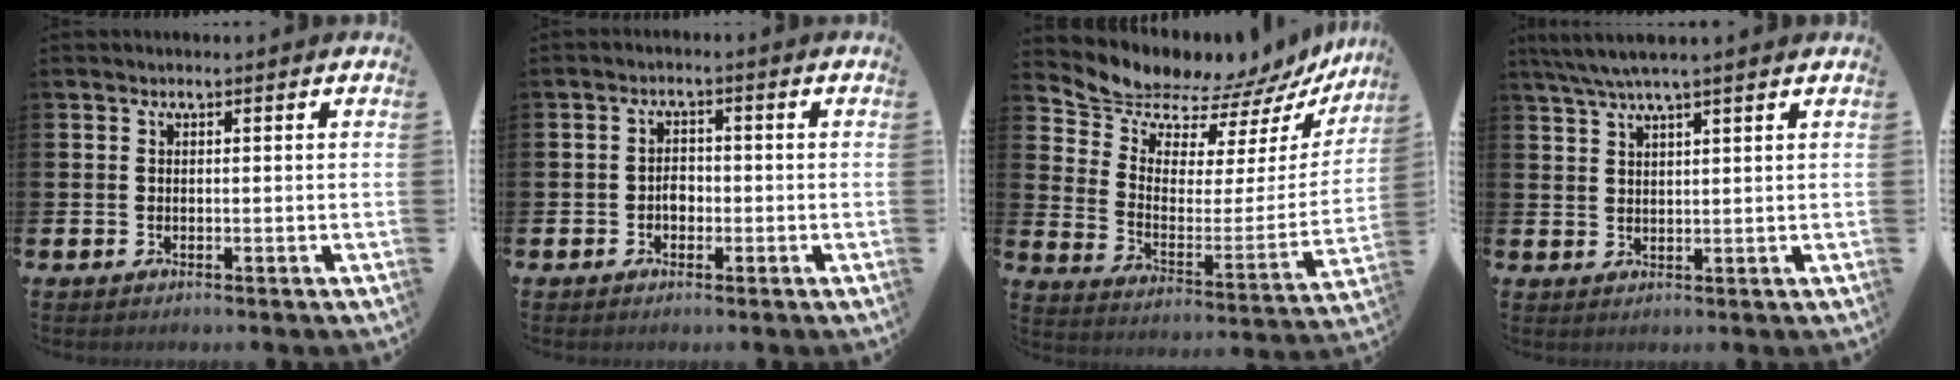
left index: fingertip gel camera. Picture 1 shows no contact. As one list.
[{"total": 2.1, "force": [-0.7, 1.6, 1.2], "torque": [-0.016, 0.003, -0.016]}, {"total": 8.2, "force": [7.6, 2.8, 0.8], "torque": [-0.060, -0.075, 0.127]}, {"total": 4.1, "force": [3.5, -0.1, 2.1], "torque": [-0.050, -0.005, 0.064]}]